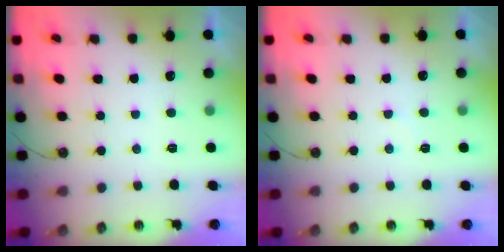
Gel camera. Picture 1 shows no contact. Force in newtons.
{"total": 5.4, "press": 5.4, "slide": 0.7}